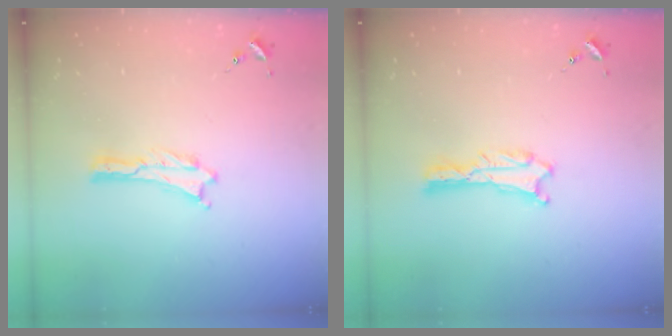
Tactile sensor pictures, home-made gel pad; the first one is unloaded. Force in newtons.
{"total": 0.6, "press": 0.6, "slide": 0.1}